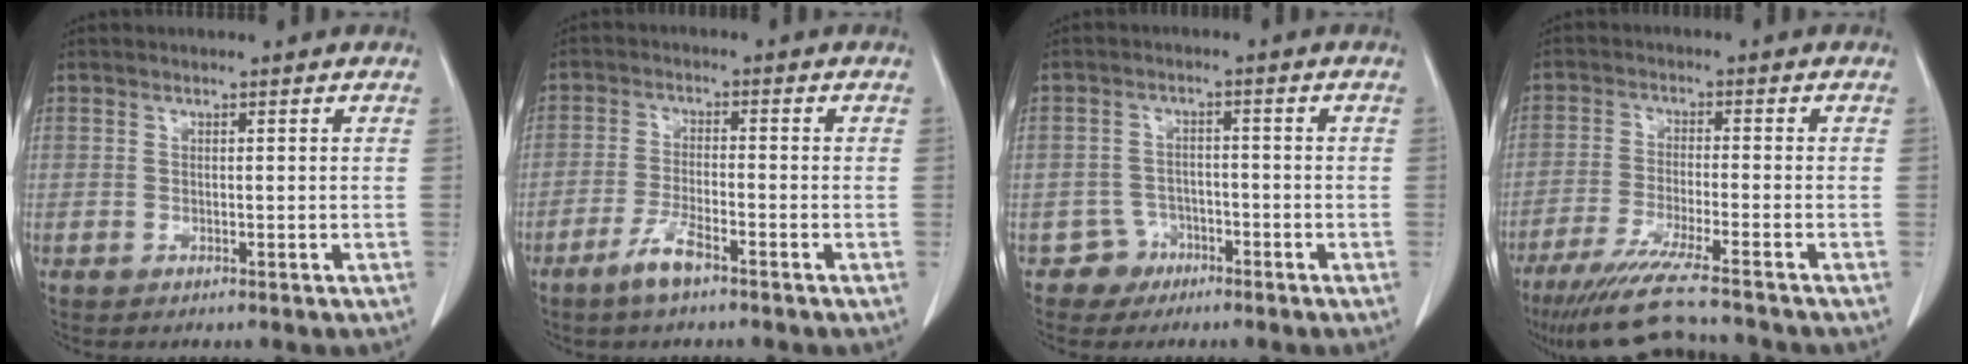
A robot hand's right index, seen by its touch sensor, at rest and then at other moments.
{"total": 4.7, "force": [-3.3, 0.6, 3.3], "torque": [-0.069, -0.005, -0.063]}
{"total": 3.8, "force": [-2.2, 3.1, -0.6], "torque": [0.017, 0.015, -0.035]}
{"total": 12.9, "force": [-11.2, -0.4, 6.5], "torque": [-0.096, -0.039, -0.179]}